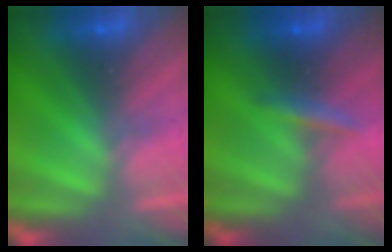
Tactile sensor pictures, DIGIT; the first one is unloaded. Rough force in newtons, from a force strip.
{"total": 2.4}